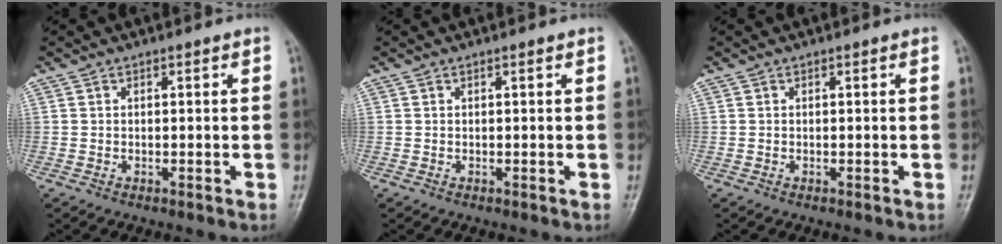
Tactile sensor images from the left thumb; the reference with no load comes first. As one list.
[{"total": 0.0}, {"total": 0.0}]